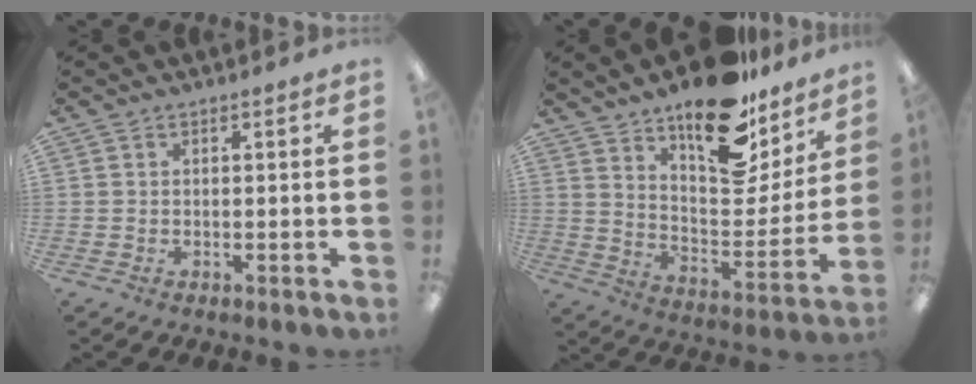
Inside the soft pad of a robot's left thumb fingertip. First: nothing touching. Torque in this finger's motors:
{"motor_torque": [0.89, 1.55, 1.54, -1.23, 0.21]}